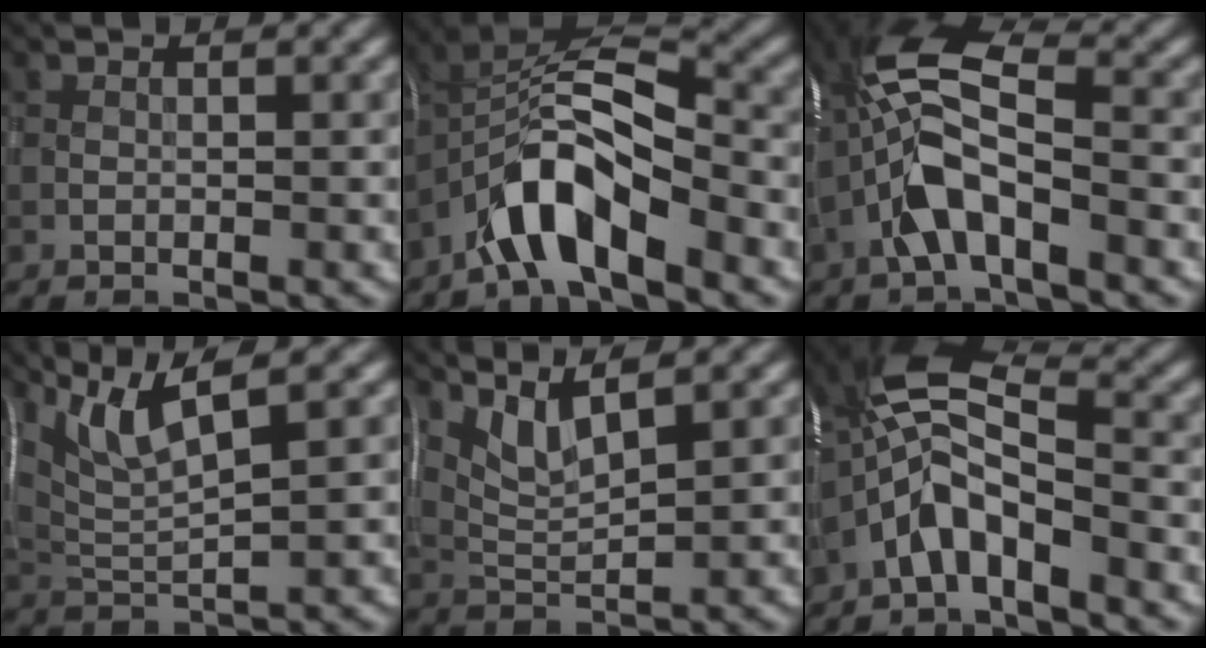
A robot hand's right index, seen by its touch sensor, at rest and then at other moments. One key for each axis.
{"total": 7.5, "fx": -4.0, "fy": 2.6, "fz": 5.8, "tx": -0.097, "ty": 0.012, "tz": -0.076}
{"total": 7.7, "fx": -2.1, "fy": 2.7, "fz": 6.9, "tx": -0.142, "ty": 0.021, "tz": -0.050}
{"total": 6.1, "fx": 3.9, "fy": 1.2, "fz": 4.5, "tx": -0.092, "ty": 0.011, "tz": 0.078}
{"total": 3.7, "fx": 2.6, "fy": 0.5, "fz": 2.6, "tx": -0.064, "ty": -0.002, "tz": 0.060}
{"total": 6.0, "fx": -2.6, "fy": 2.0, "fz": 5.0, "tx": -0.104, "ty": 0.016, "tz": -0.062}